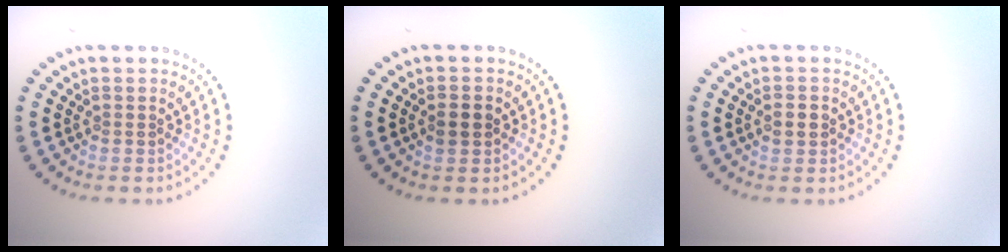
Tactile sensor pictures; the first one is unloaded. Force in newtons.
{"total": 2.0, "press": 2.0, "slide": 0.0}
{"total": 1.9, "press": 1.9, "slide": 0.1}